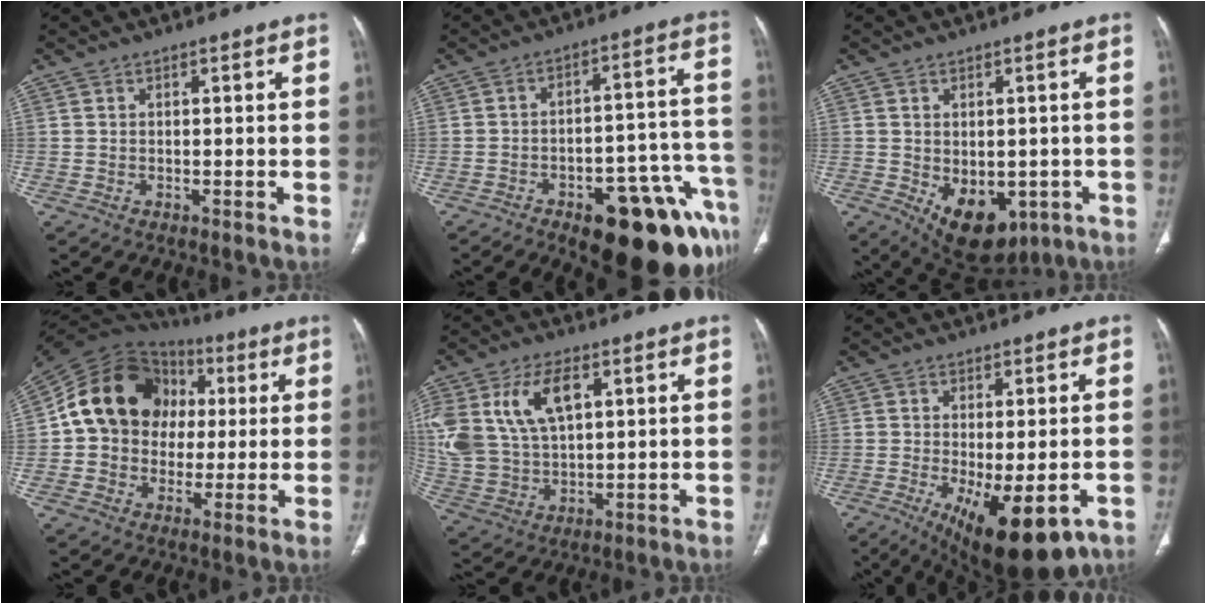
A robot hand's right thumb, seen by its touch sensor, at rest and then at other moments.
{"total": 21.3, "force": [-11.9, 8.5, 15.5], "torque": [-0.129, 0.087, -0.155]}
{"total": 12.3, "force": [-4.1, 7.9, 8.5], "torque": [-0.098, -0.004, -0.036]}
{"total": 18.8, "force": [2.7, 15.8, 9.7], "torque": [-0.134, 0.033, 0.047]}
{"total": 18.4, "force": [6.1, 11.4, 13.1], "torque": [-0.276, -0.008, 0.125]}
{"total": 15.0, "force": [-6.1, 5.8, 12.4], "torque": [-0.176, -0.017, -0.077]}